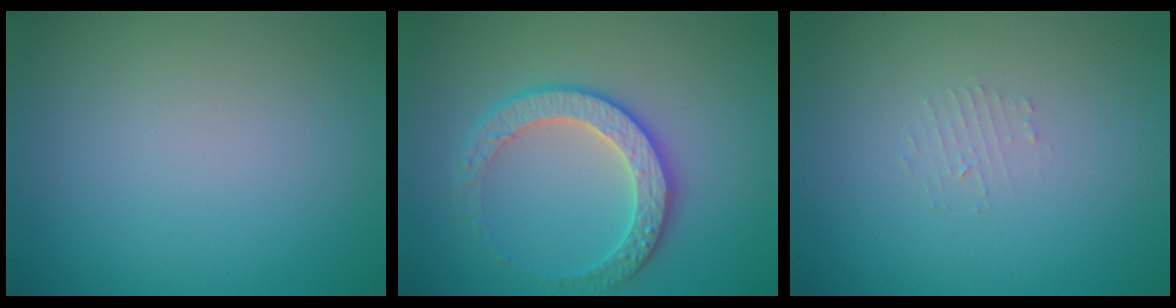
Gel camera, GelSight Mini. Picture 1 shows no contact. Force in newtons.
{"total": 3.7, "press": 3.5, "slide": 1.2}
{"total": 0.9, "press": 0.9, "slide": 0.2}